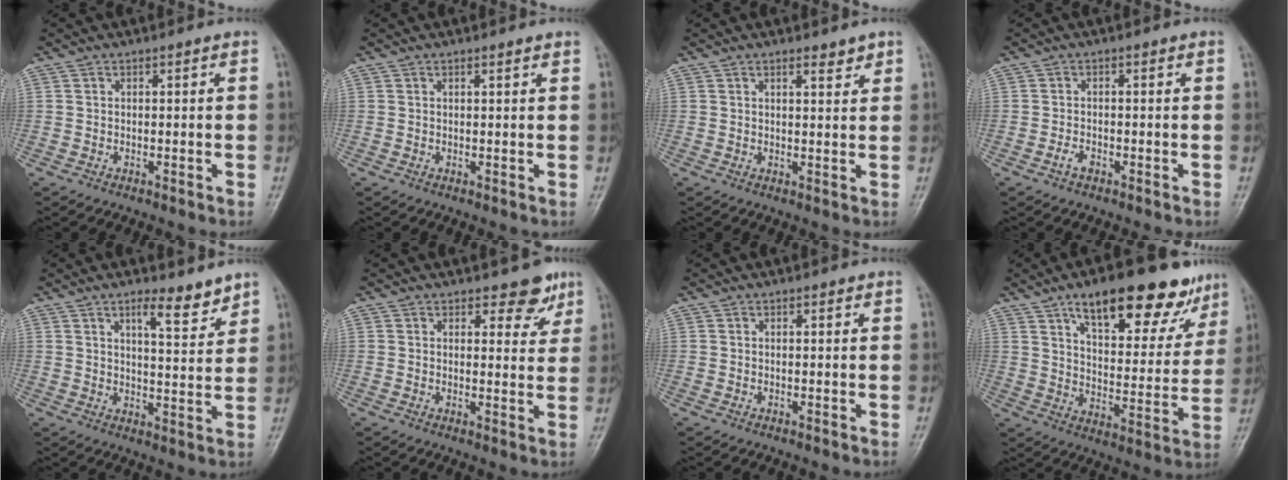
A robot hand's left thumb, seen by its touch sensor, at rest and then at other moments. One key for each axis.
{"total": 0.9, "fx": 0.7, "fy": 0.0, "fz": 0.5, "tx": -0.007, "ty": -0.001, "tz": 0.012}
{"total": 2.4, "fx": 1.9, "fy": 0.8, "fz": 1.4, "tx": -0.014, "ty": -0.013, "tz": 0.028}
{"total": 1.6, "fx": -0.9, "fy": 0.9, "fz": 1.0, "tx": -0.020, "ty": 0.005, "tz": -0.019}
{"total": 6.7, "fx": 4.9, "fy": 1.7, "fz": 4.2, "tx": -0.048, "ty": -0.040, "tz": 0.074}
{"total": 4.8, "fx": 3.5, "fy": 2.4, "fz": 2.2, "tx": 0.002, "ty": -0.021, "tz": 0.043}
{"total": 0.5, "fx": 0.4, "fy": 0.2, "fz": 0.3, "tx": -0.006, "ty": -0.003, "tz": 0.004}
{"total": 21.2, "fx": 13.6, "fy": 8.3, "fz": 14.0, "tx": -0.150, "ty": -0.042, "tz": 0.204}